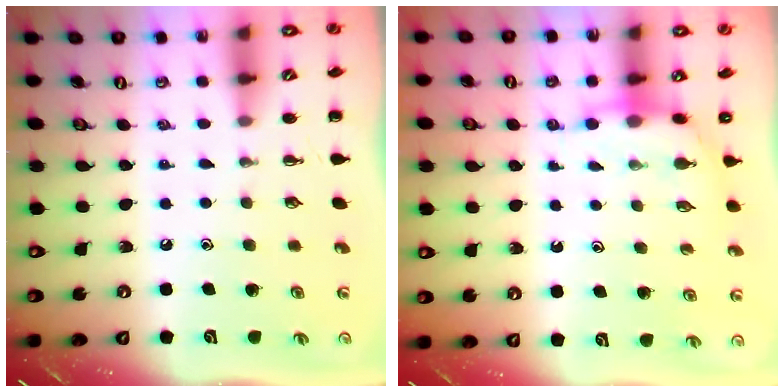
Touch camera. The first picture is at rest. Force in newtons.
{"total": 6.3, "press": 6.2, "slide": 1.4}